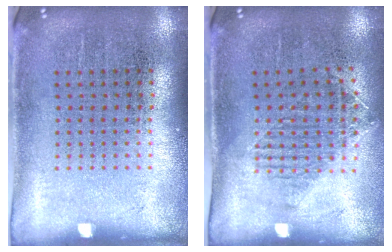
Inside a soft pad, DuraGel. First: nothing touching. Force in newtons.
{"total": 1.2, "press": 1.1, "slide": 0.6}